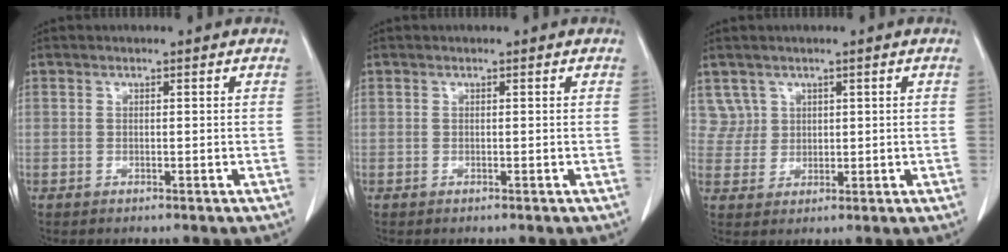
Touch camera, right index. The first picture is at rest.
{"total": 0.0}
{"total": 3.6, "force": [2.0, 3.0, -0.5], "torque": [0.025, 0.008, 0.039]}